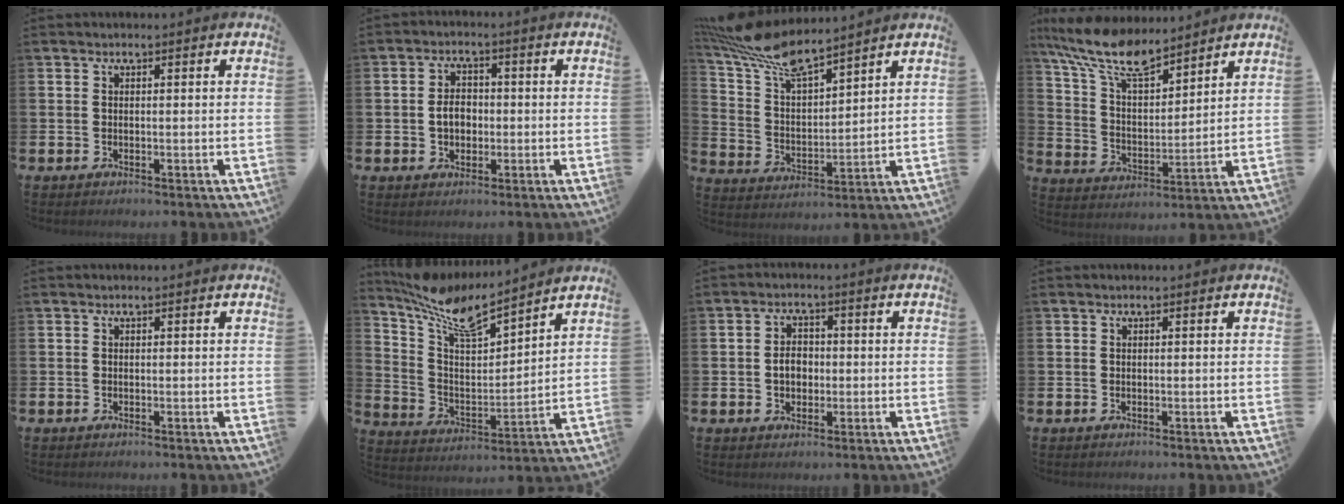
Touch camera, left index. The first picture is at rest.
{"total": 3.4, "force": [-0.4, 2.6, 2.2], "torque": [-0.024, -0.001, -0.015]}
{"total": 9.8, "force": [8.7, 1.9, 4.3], "torque": [-0.114, -0.043, 0.155]}
{"total": 10.4, "force": [8.9, 2.9, 4.5], "torque": [-0.123, -0.043, 0.159]}
{"total": 0.0}
{"total": 9.9, "force": [8.5, 2.1, 4.7], "torque": [-0.123, -0.047, 0.147]}
{"total": 3.1, "force": [-0.4, 2.4, 2.0], "torque": [-0.018, -0.002, -0.015]}
{"total": 0.0}